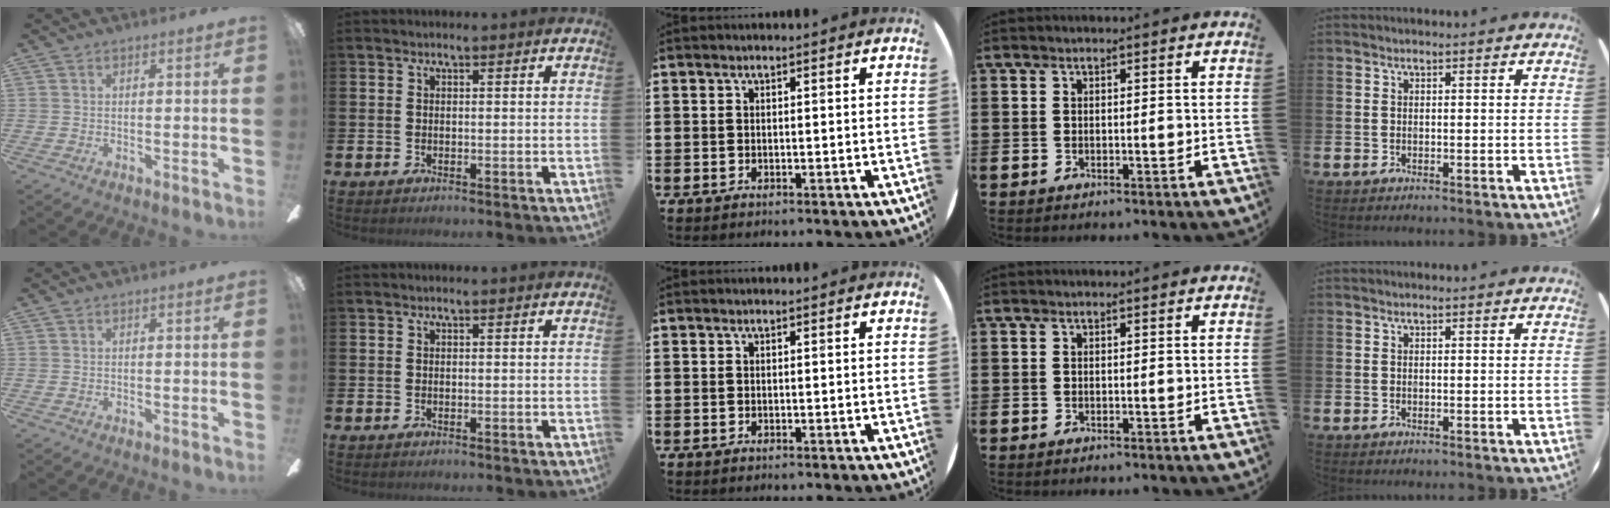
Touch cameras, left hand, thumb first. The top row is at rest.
{}